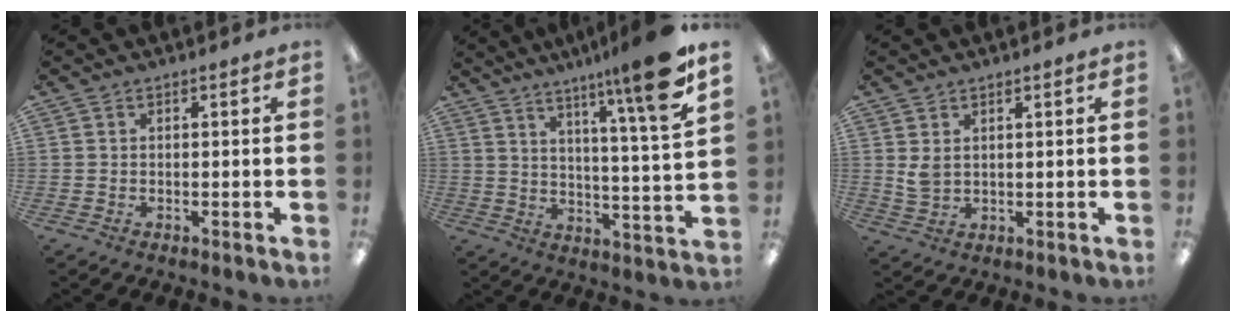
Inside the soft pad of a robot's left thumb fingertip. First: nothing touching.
{"total": 13.1, "force": [9.3, -0.7, 9.2], "torque": [-0.146, -0.055, 0.138]}
{"total": 3.4, "force": [1.7, 1.9, 2.3], "torque": [-0.039, -0.001, 0.028]}